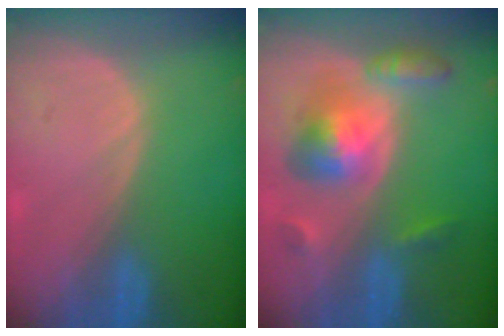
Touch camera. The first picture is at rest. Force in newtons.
{"total": 7.3, "press": 7.3, "slide": 0.5}